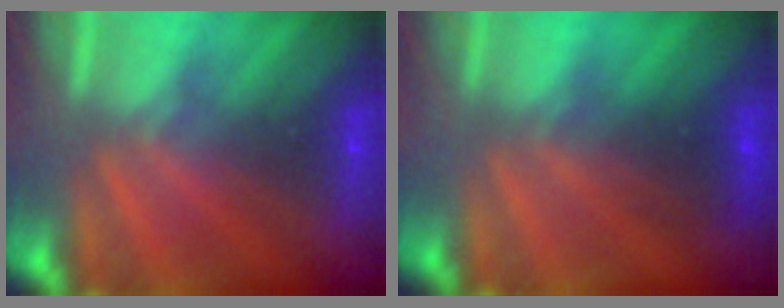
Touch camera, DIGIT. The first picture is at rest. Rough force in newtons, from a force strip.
{"total": 2.6}